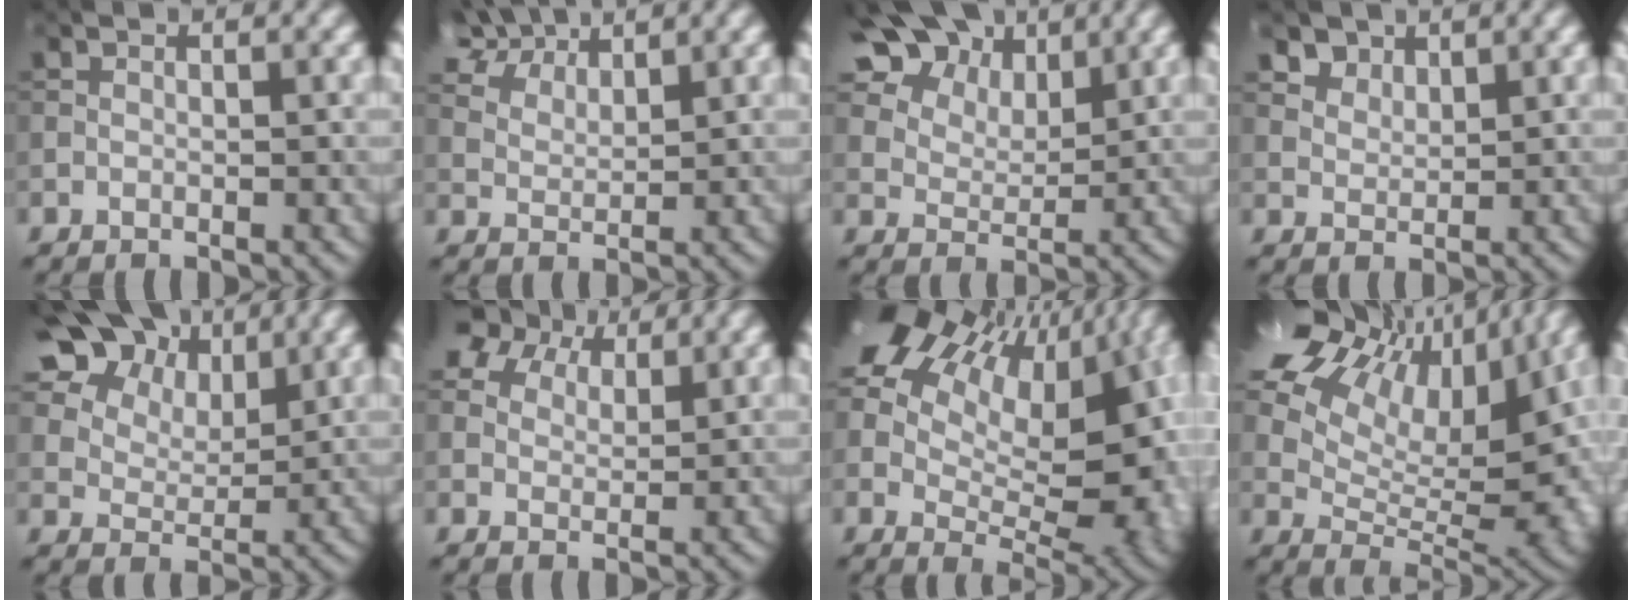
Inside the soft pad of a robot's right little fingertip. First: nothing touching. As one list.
[{"total": 7.5, "force": [5.9, 3.1, 3.4], "torque": [-0.082, 0.010, 0.106]}, {"total": 12.2, "force": [7.8, 7.0, 6.3], "torque": [-0.143, 0.014, 0.137]}, {"total": 2.9, "force": [2.2, 1.7, 0.8], "torque": [-0.028, -0.021, 0.060]}, {"total": 14.2, "force": [8.8, 8.4, 7.3], "torque": [-0.155, 0.021, 0.161]}, {"total": 6.4, "force": [4.7, 3.4, 2.8], "torque": [-0.062, 0.016, 0.074]}, {"total": 21.1, "force": [7.0, 13.0, 15.1], "torque": [-0.251, 0.043, 0.142]}, {"total": 18.3, "force": [8.2, 10.5, 12.5], "torque": [-0.212, 0.054, 0.156]}]